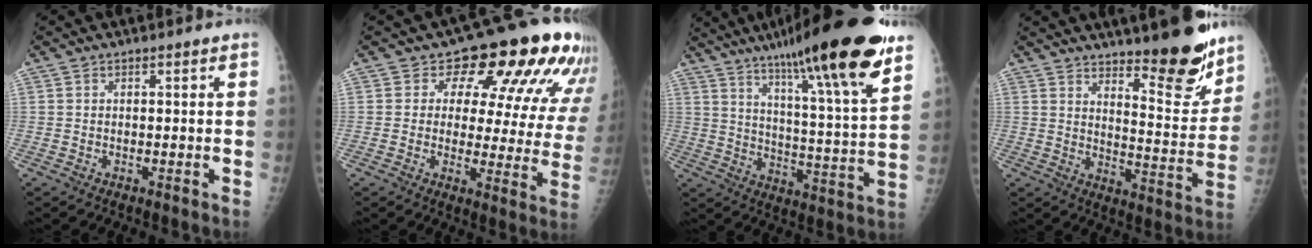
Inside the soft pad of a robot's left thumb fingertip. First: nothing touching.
{"total": 17.7, "force": [9.7, 8.9, 11.8], "torque": [-0.097, -0.037, 0.106]}
{"total": 25.2, "force": [16.7, 2.6, 18.7], "torque": [-0.278, -0.053, 0.255]}
{"total": 14.9, "force": [11.4, 3.6, 9.0], "torque": [-0.084, -0.096, 0.172]}